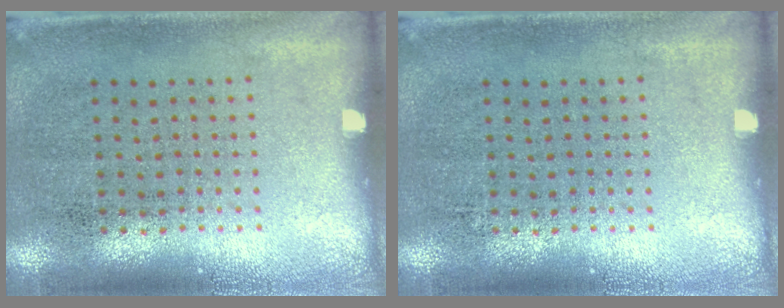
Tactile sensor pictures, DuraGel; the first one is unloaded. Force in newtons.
{"total": 0.0}